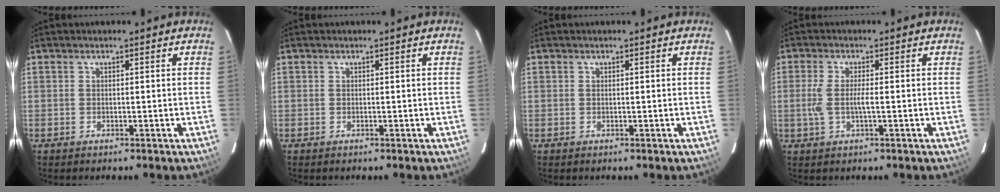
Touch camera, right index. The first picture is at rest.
{"total": 0.0}
{"total": 0.0}
{"total": 4.4, "force": [-0.5, 0.8, 4.3], "torque": [-0.091, -0.001, -0.009]}